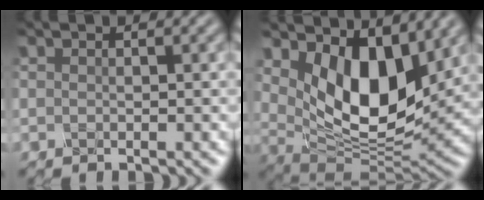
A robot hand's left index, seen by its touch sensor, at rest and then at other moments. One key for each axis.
{"total": 8.0, "fx": 3.0, "fy": 4.3, "fz": 6.1, "tx": -0.111, "ty": -0.024, "tz": 0.057}